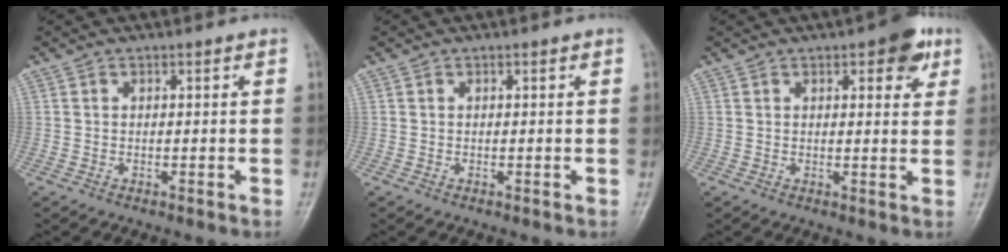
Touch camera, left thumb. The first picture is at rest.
{"total": 0.0}
{"total": 6.4, "force": [3.2, 2.6, 4.9], "torque": [-0.039, -0.009, 0.032]}